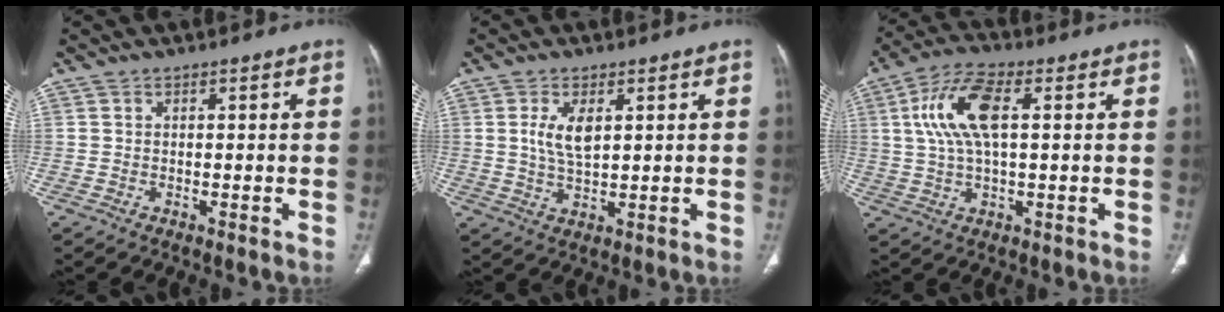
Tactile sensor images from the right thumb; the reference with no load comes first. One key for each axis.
{"total": 5.5, "fx": 1.6, "fy": 2.5, "fz": 4.7, "tx": -0.091, "ty": -0.010, "tz": 0.035}
{"total": 11.3, "fx": 2.5, "fy": 4.7, "fz": 10.0, "tx": -0.212, "ty": 0.016, "tz": 0.046}